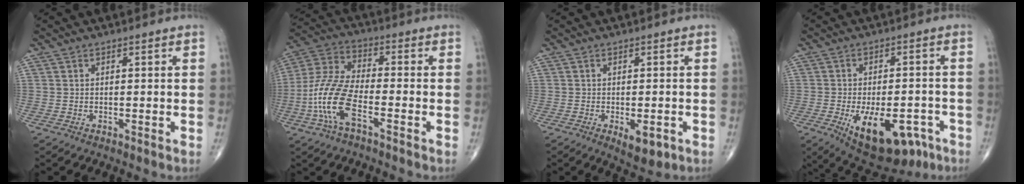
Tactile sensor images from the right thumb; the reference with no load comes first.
{"total": 13.0, "force": [-4.9, 5.1, 10.9], "torque": [-0.246, 0.030, -0.100]}
{"total": 5.1, "force": [-1.9, 2.2, 4.2], "torque": [-0.049, -0.001, -0.018]}
{"total": 16.4, "force": [-7.3, 8.2, 12.1], "torque": [-0.159, 0.017, -0.090]}